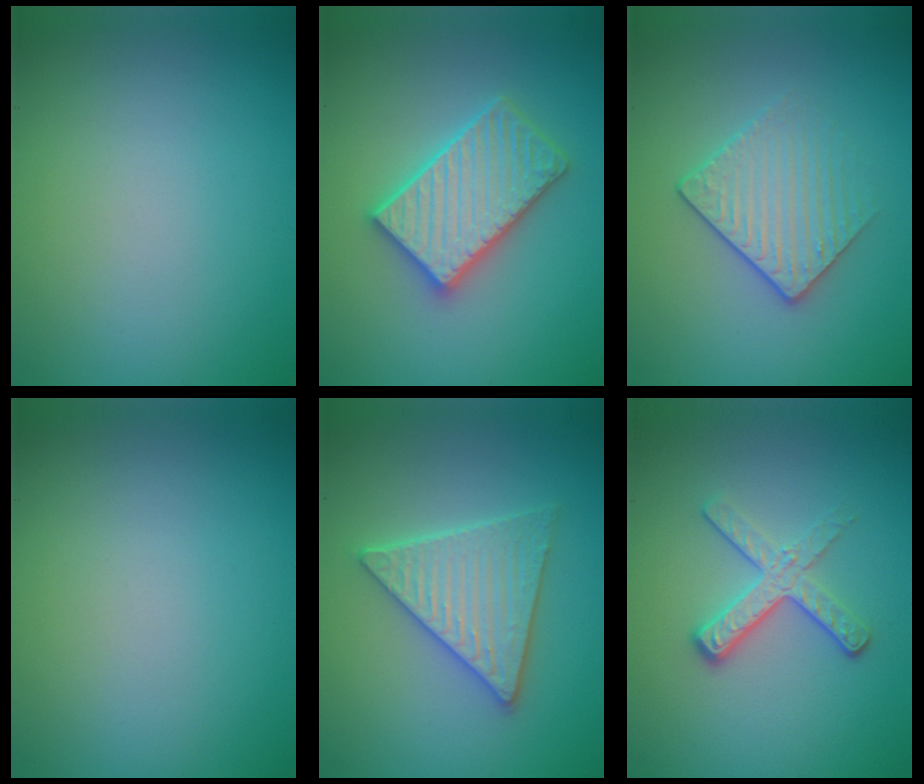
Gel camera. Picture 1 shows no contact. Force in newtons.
{"total": 5.5, "press": 5.5, "slide": 0.8}
{"total": 3.0, "press": 2.8, "slide": 1.2}
{"total": 0.0}
{"total": 5.3, "press": 5.3, "slide": 0.5}
{"total": 3.6, "press": 2.6, "slide": 2.5}